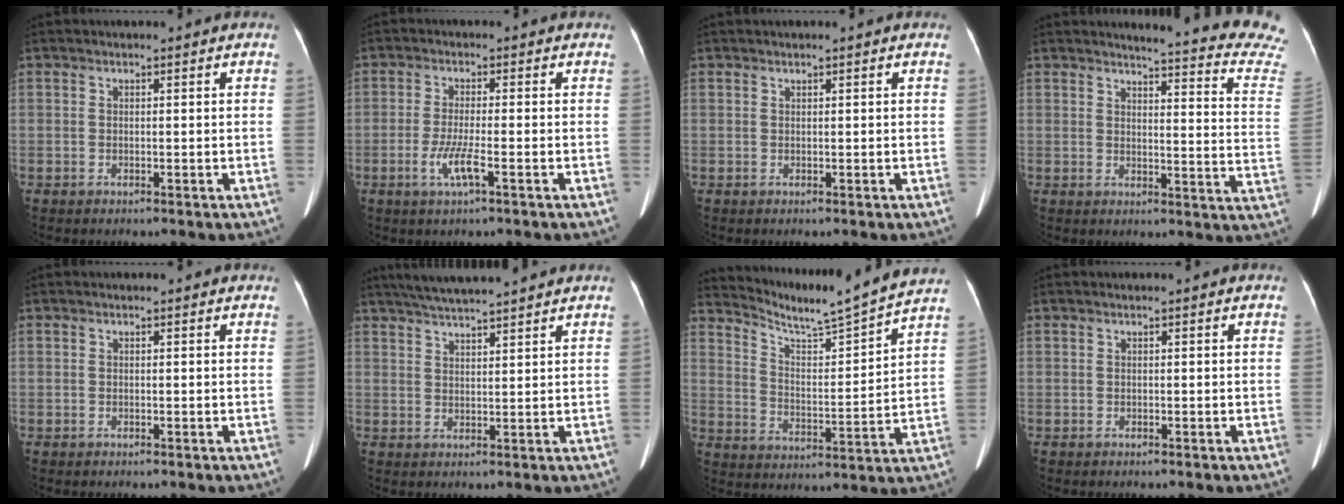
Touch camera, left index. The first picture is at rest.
{"total": 4.0, "force": [-1.8, 0.0, 3.6], "torque": [-0.080, -0.010, -0.033]}
{"total": 0.0}
{"total": 19.3, "force": [18.7, -0.9, 4.9], "torque": [-0.055, -0.145, 0.187]}
{"total": 0.0}
{"total": 8.2, "force": [7.4, -0.2, 3.4], "torque": [-0.062, 0.026, 0.120]}
{"total": 14.3, "force": [13.5, -2.1, 4.0], "torque": [-0.084, -0.029, 0.203]}
{"total": 0.0}